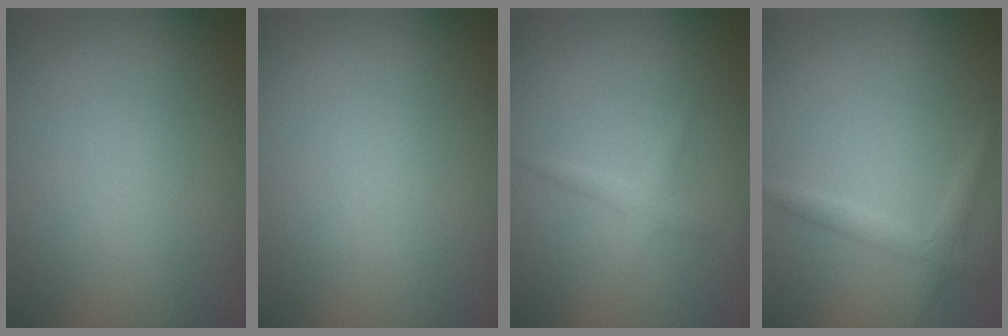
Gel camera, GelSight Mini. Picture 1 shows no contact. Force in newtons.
{"total": 0.0}
{"total": 1.2, "press": 1.2, "slide": 0.1}
{"total": 1.9, "press": 1.9, "slide": 0.2}